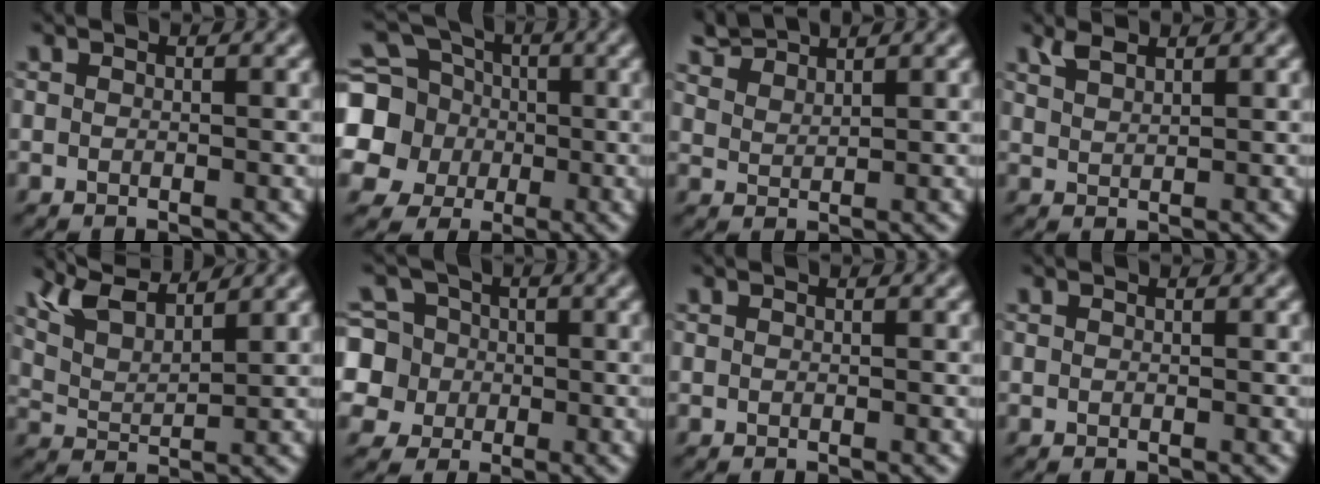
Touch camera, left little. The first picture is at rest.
{"total": 11.3, "force": [-0.1, 10.4, 4.4], "torque": [-0.142, 0.019, -0.031]}
{"total": 3.1, "force": [3.0, 0.4, 0.7], "torque": [-0.026, 0.014, 0.066]}
{"total": 1.5, "force": [1.3, 0.3, 0.6], "torque": [-0.022, 0.002, 0.029]}
{"total": 5.3, "force": [4.8, 0.9, 2.2], "torque": [-0.063, 0.012, 0.086]}
{"total": 8.6, "force": [0.4, 8.1, 2.9], "torque": [-0.078, 0.030, -0.012]}
{"total": 0.0}
{"total": 0.0}